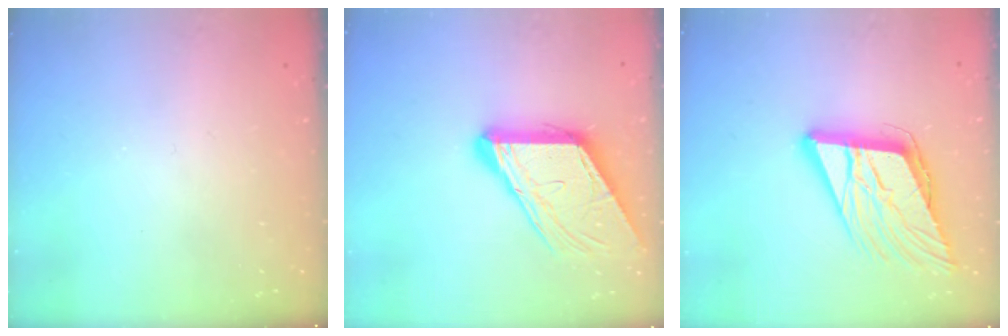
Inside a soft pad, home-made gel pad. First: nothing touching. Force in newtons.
{"total": 14.0, "press": 13.9, "slide": 1.9}
{"total": 15.3, "press": 14.7, "slide": 4.1}